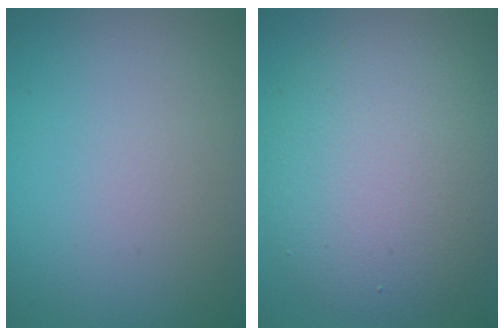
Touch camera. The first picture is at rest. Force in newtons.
{"total": 7.7, "press": 7.7, "slide": 0.7}